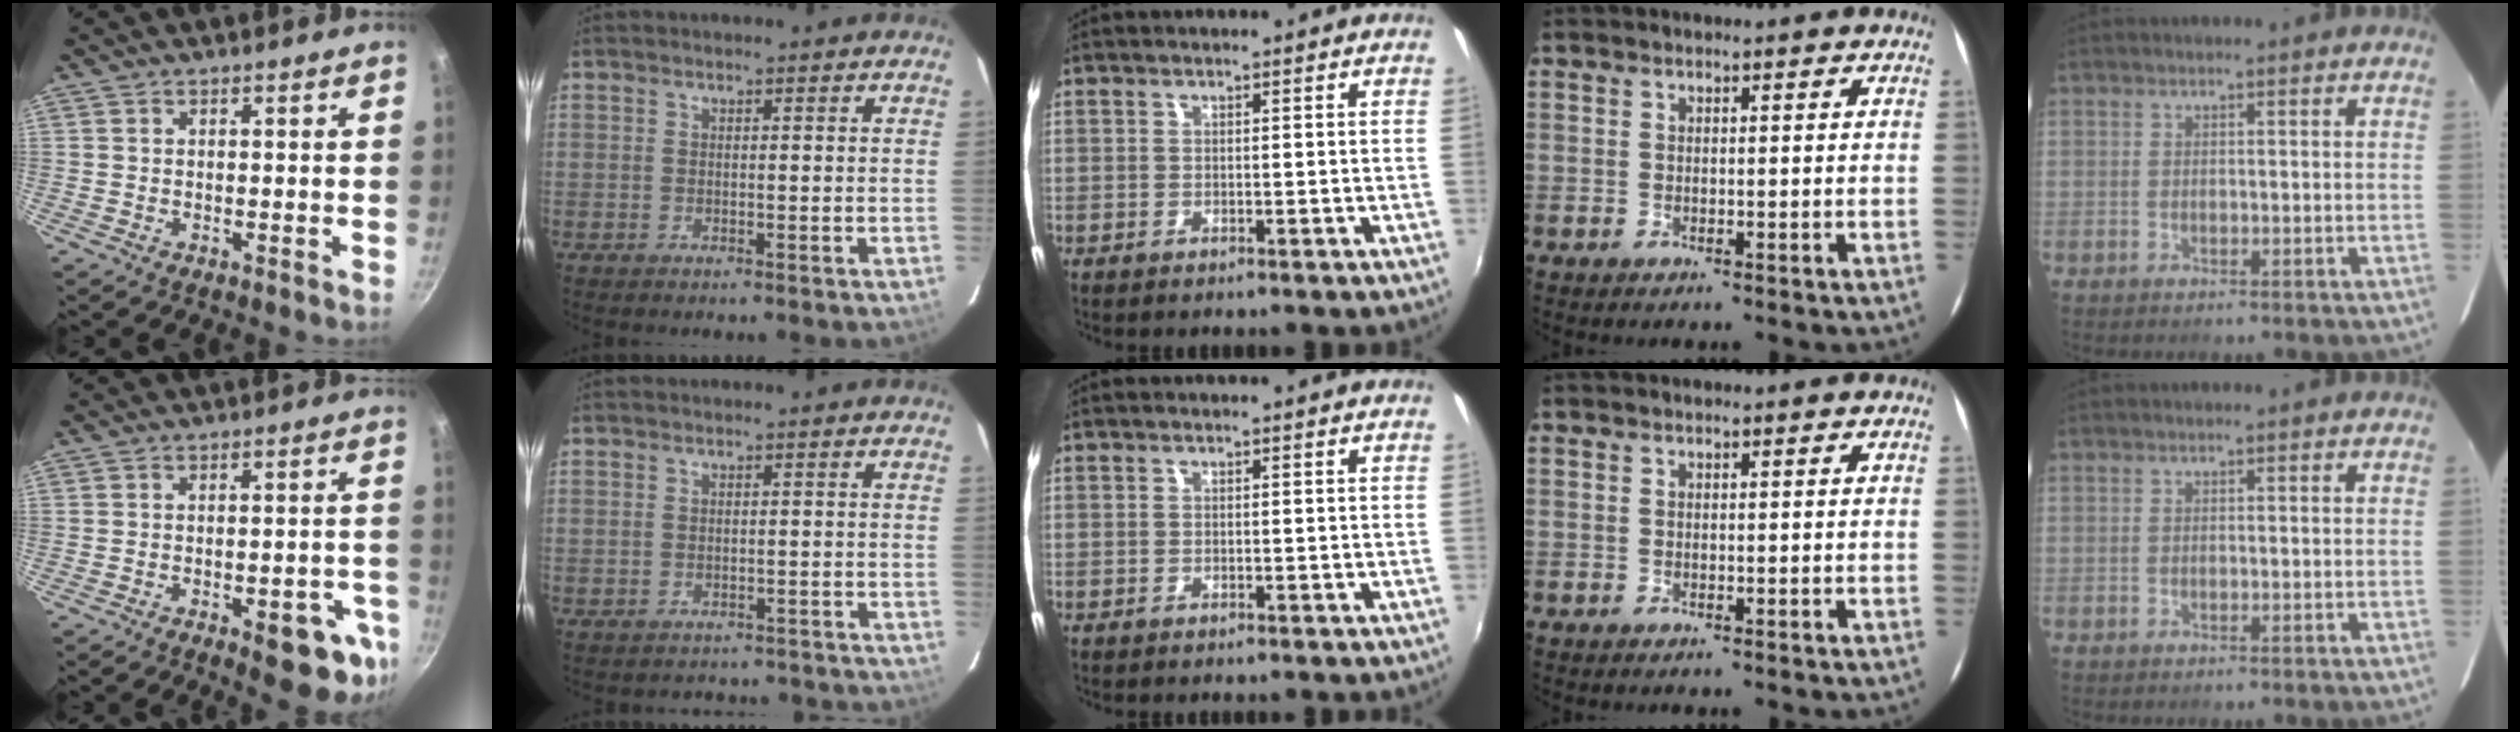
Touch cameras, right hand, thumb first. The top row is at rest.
{"thumb": {"total": 11.6, "force": [-4.7, 4.5, 9.6], "torque": [-0.080, 0.017, -0.055]}, "index": {"total": 8.9, "force": [-7.9, 3.7, 1.8], "torque": [-0.031, 0.017, -0.085]}}